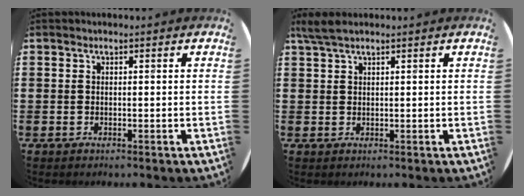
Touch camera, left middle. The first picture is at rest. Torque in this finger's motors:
{"motor_torque": [0.48, -0.28, 0.04, 0.06]}